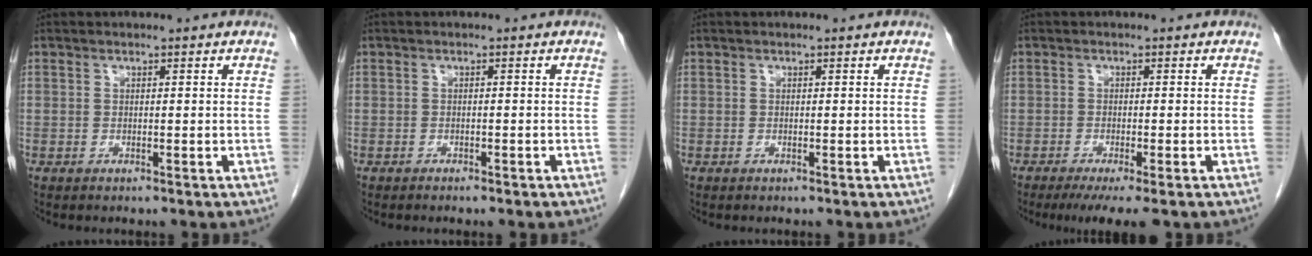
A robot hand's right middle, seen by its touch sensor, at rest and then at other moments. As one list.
[{"total": 1.4, "force": [-1.1, 0.4, 0.8], "torque": [-0.015, -0.002, -0.010]}, {"total": 0.0}, {"total": 5.4, "force": [-3.7, 0.6, 3.9], "torque": [-0.055, -0.016, -0.055]}]